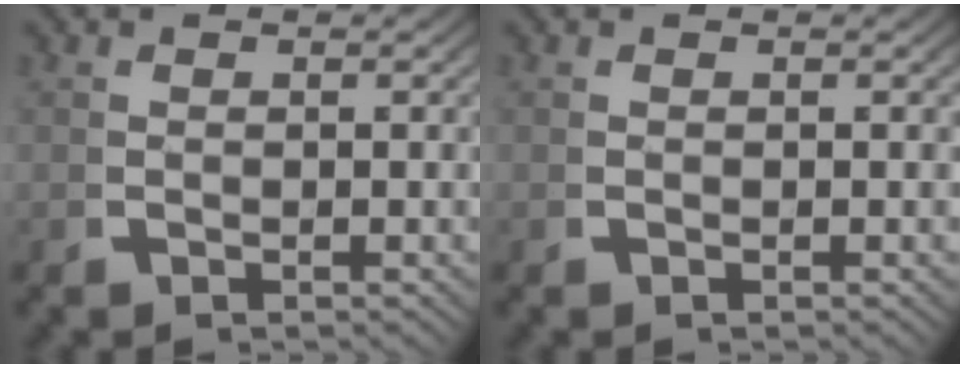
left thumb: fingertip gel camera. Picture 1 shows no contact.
{"total": 0.0}